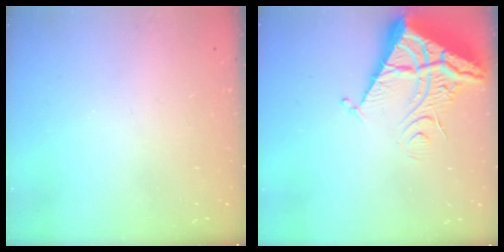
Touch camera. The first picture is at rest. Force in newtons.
{"total": 9.6, "press": 9.5, "slide": 1.1}